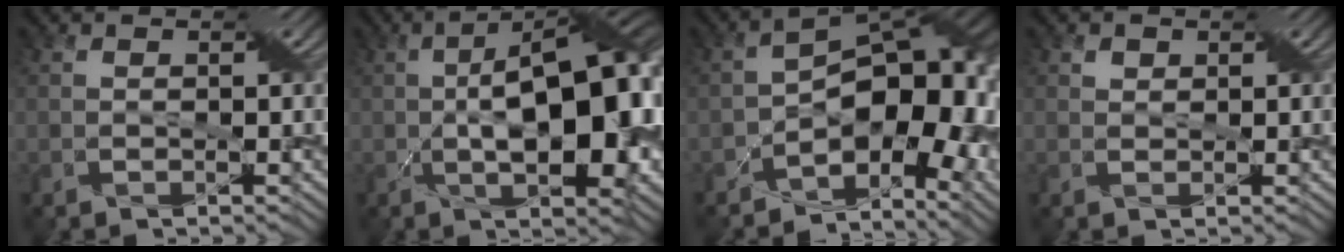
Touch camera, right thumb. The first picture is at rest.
{"total": 16.6, "force": [-0.7, 6.7, 15.1], "torque": [-0.215, 0.008, -0.014]}
{"total": 13.7, "force": [-4.4, 7.6, 10.5], "torque": [-0.124, -0.007, -0.077]}
{"total": 1.1, "force": [0.7, 0.8, 0.3], "torque": [-0.009, 0.000, 0.013]}